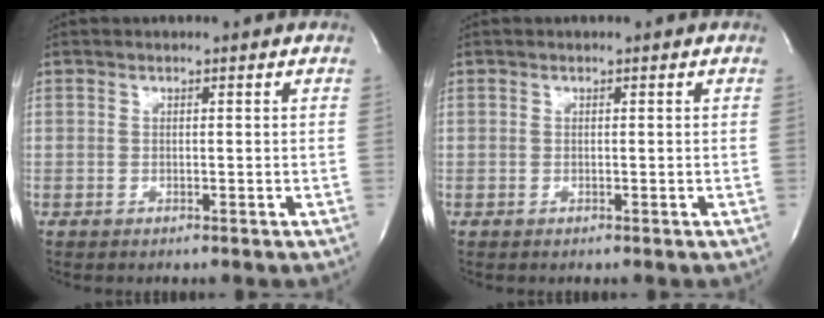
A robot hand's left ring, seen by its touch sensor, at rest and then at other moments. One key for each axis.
{"total": 0.0}